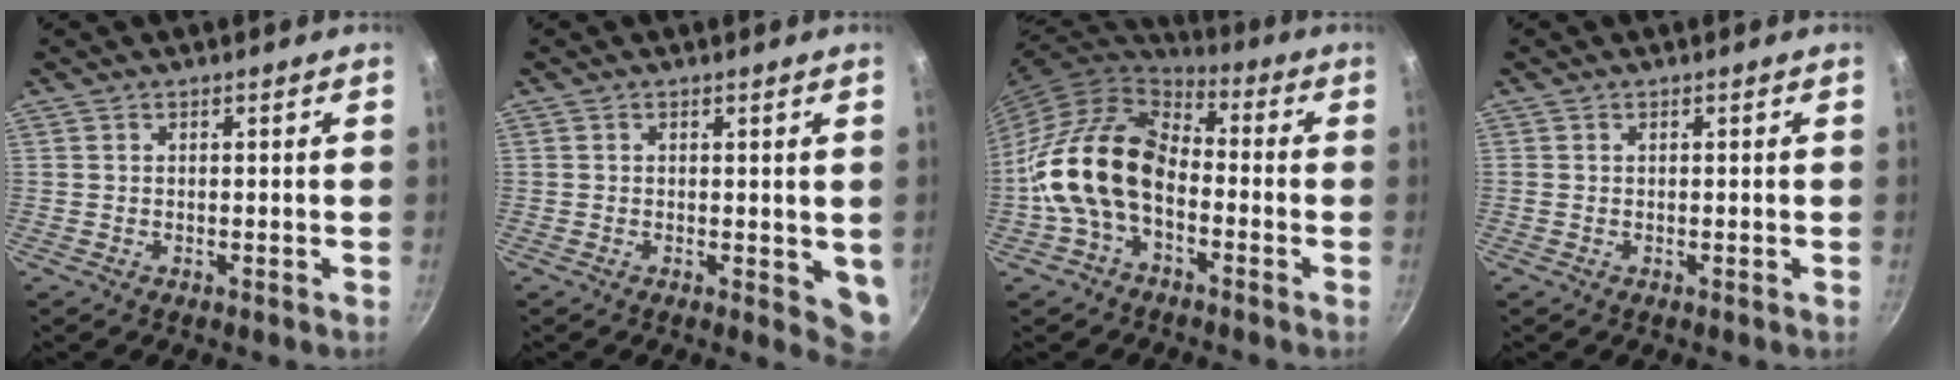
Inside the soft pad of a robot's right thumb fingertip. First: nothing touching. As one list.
[{"total": 5.6, "force": [0.2, 2.4, 5.1], "torque": [-0.055, -0.015, 0.002]}, {"total": 16.9, "force": [-4.0, 11.0, 12.2], "torque": [-0.206, 0.053, -0.095]}, {"total": 0.0}]